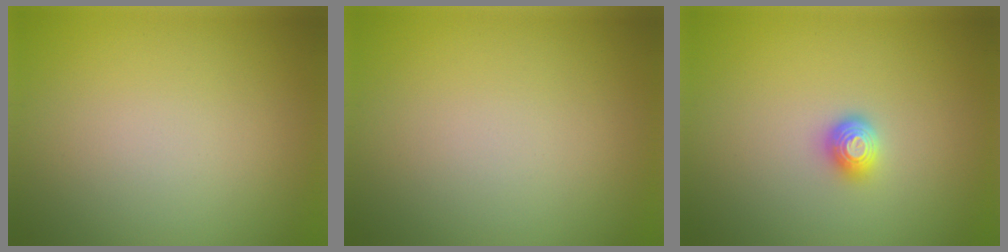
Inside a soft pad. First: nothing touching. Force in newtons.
{"total": 0.0}
{"total": 1.5, "press": 1.3, "slide": 0.8}